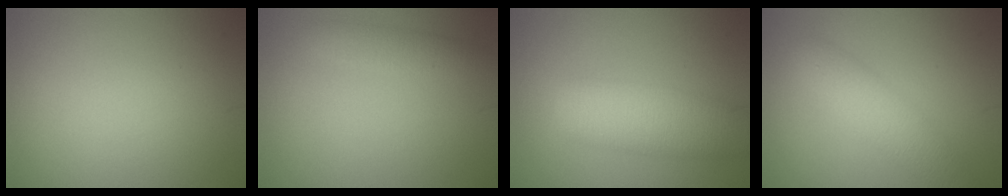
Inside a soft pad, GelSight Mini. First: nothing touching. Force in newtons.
{"total": 1.6, "press": 1.6, "slide": 0.0}
{"total": 5.9, "press": 5.9, "slide": 0.3}
{"total": 3.6, "press": 3.6, "slide": 0.1}